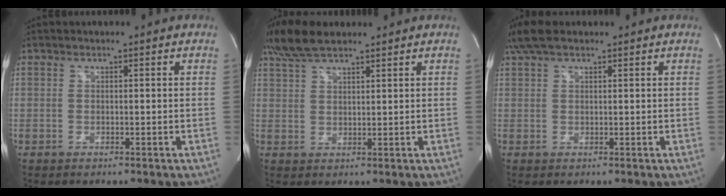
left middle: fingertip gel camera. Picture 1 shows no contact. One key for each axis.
{"total": 6.8, "fx": 5.5, "fy": 1.7, "fz": 3.7, "tx": -0.085, "ty": 0.024, "tz": 0.109}
{"total": 4.8, "fx": 3.5, "fy": 1.7, "fz": 2.8, "tx": -0.068, "ty": 0.029, "tz": 0.071}